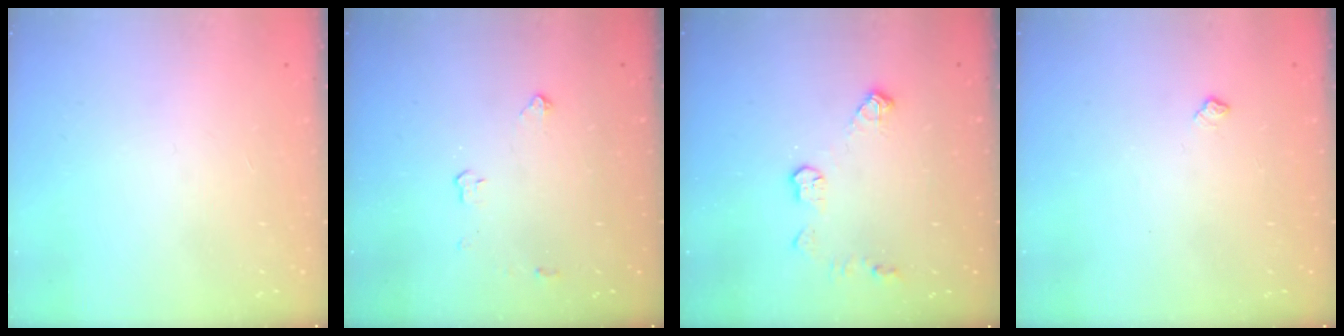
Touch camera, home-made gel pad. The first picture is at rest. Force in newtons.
{"total": 3.6, "press": 3.5, "slide": 0.5}
{"total": 7.1, "press": 7.1, "slide": 0.2}
{"total": 5.0, "press": 5.0, "slide": 0.8}